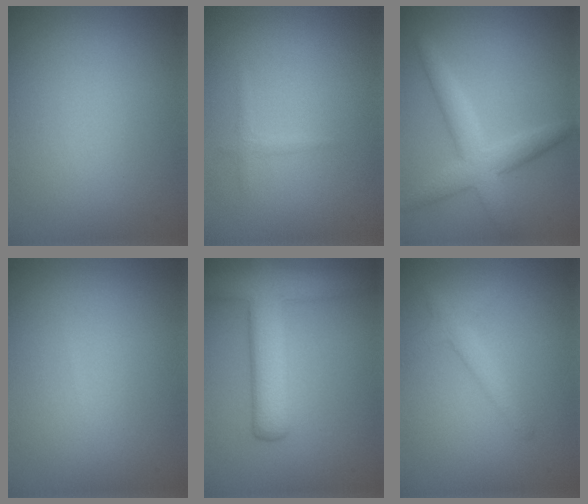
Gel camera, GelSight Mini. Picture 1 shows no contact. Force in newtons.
{"total": 0.7, "press": 0.7, "slide": 0.1}
{"total": 4.0, "press": 4.0, "slide": 0.1}
{"total": 0.0}
{"total": 7.2, "press": 7.2, "slide": 0.4}
{"total": 1.9, "press": 1.9, "slide": 0.1}